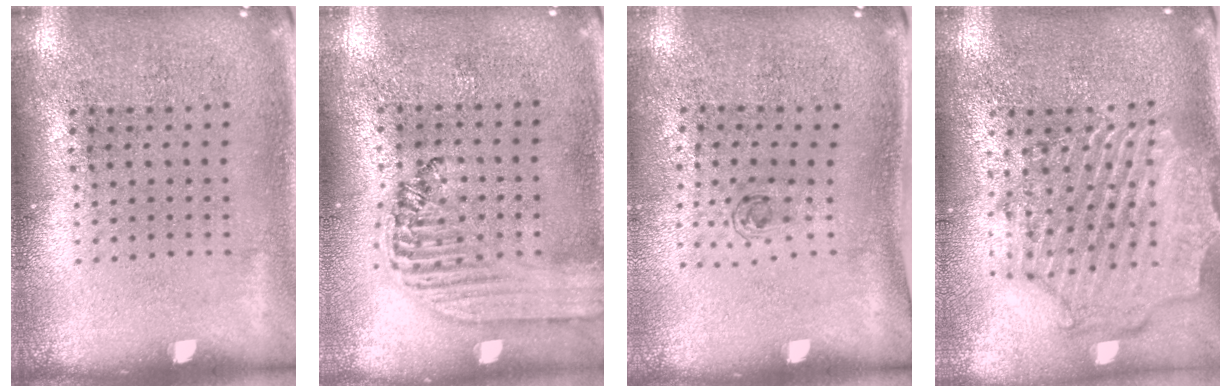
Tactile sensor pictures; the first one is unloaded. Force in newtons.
{"total": 1.5, "press": 1.4, "slide": 0.6}
{"total": 0.5, "press": 0.3, "slide": 0.5}
{"total": 2.5, "press": 2.2, "slide": 1.1}